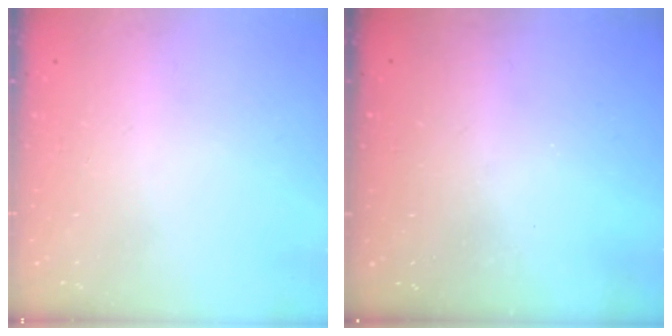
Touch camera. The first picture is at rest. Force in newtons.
{"total": 3.1, "press": 3.0, "slide": 0.8}